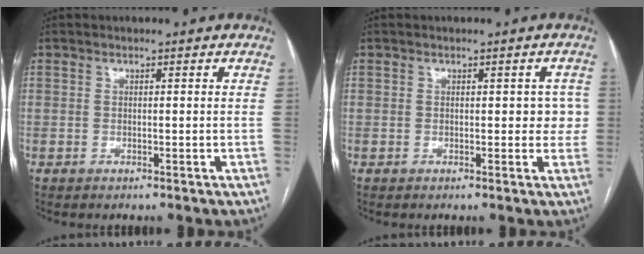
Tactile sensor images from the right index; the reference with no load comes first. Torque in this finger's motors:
{"motor_torque": [0.39, 0.19, 0.24, 0.03]}